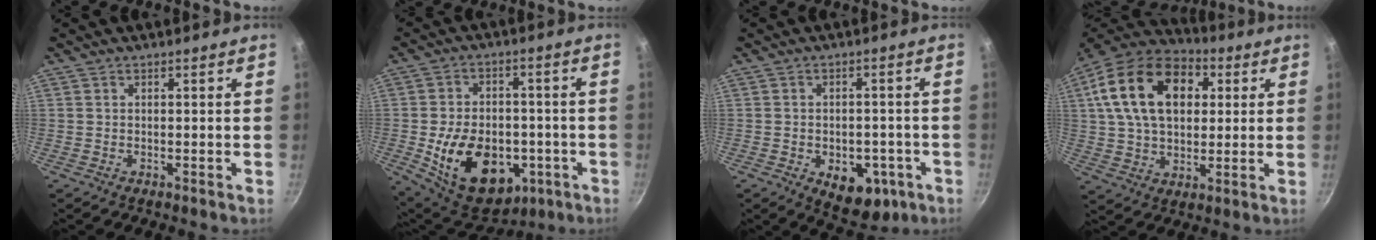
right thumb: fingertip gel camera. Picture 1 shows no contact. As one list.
[{"total": 20.4, "force": [-5.0, 14.0, 13.9], "torque": [-0.200, 0.018, -0.056]}, {"total": 10.6, "force": [-3.9, 6.9, 7.2], "torque": [-0.054, 0.007, -0.038]}, {"total": 21.7, "force": [5.9, 14.3, 15.2], "torque": [-0.248, 0.011, 0.091]}]